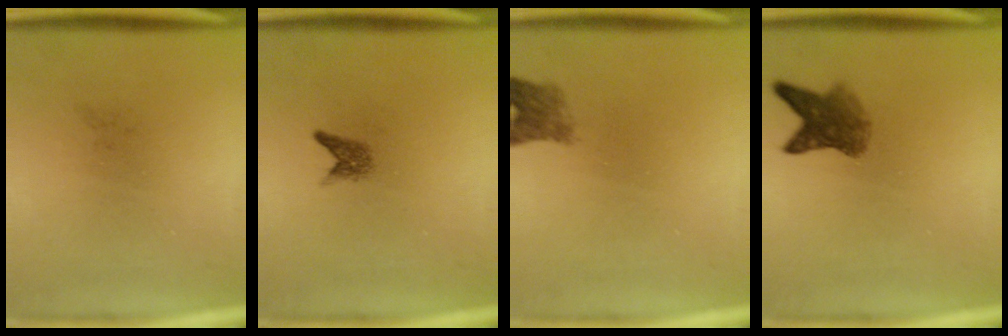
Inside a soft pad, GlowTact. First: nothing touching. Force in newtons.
{"total": 1.5}
{"total": 2.7}
{"total": 4.9}